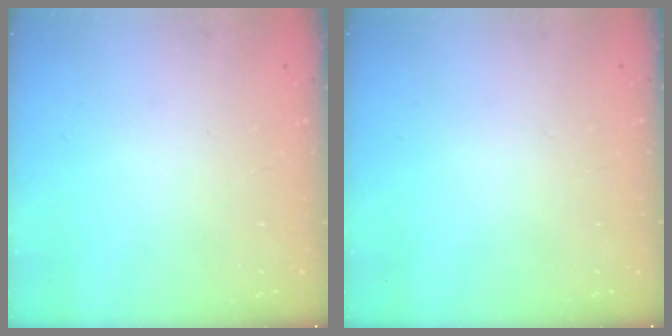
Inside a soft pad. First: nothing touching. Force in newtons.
{"total": 0.0}